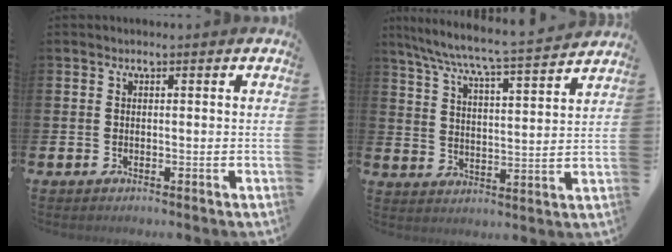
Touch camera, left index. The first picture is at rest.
{"total": 7.2, "force": [6.8, -0.1, 2.3], "torque": [-0.074, -0.057, 0.114]}